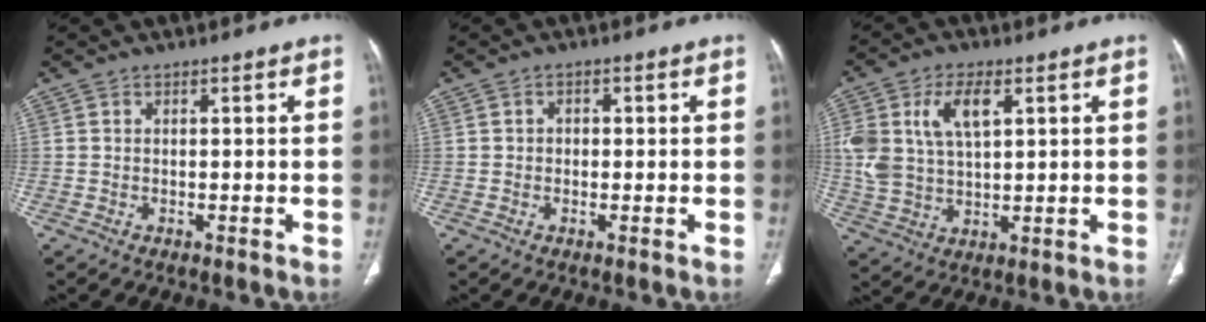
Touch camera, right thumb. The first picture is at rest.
{"total": 1.4, "force": [0.0, 1.2, 0.7], "torque": [-0.003, 0.004, -0.003]}
{"total": 11.6, "force": [3.9, 6.2, 8.9], "torque": [-0.185, 0.002, 0.082]}